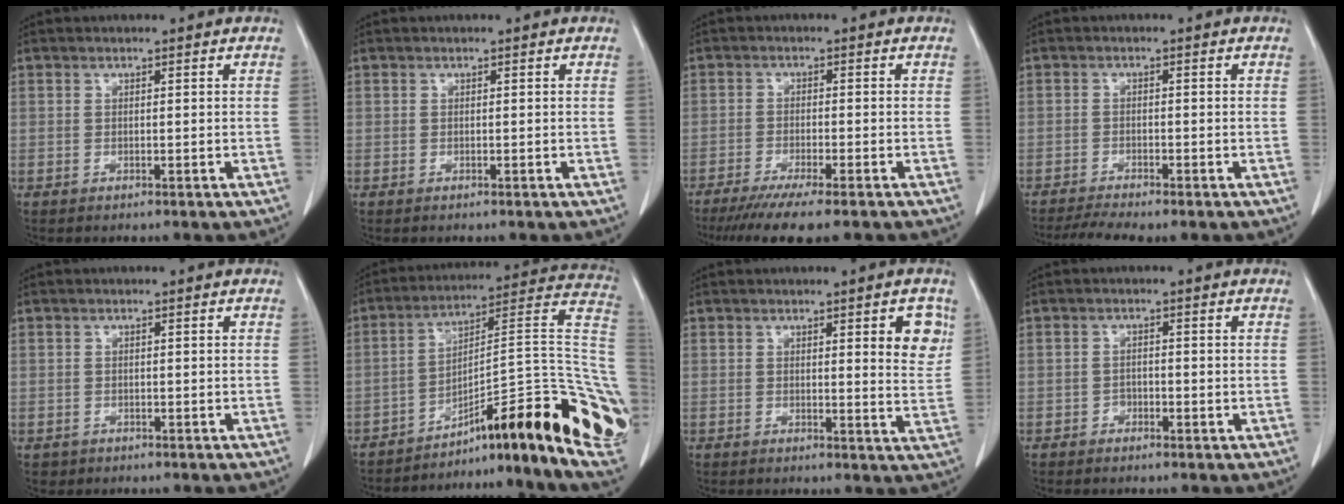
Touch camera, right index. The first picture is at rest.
{"total": 0.0}
{"total": 10.0, "force": [-8.1, 0.4, 6.0], "torque": [-0.076, -0.021, -0.125]}
{"total": 5.1, "force": [-4.5, 0.2, 2.5], "torque": [-0.039, -0.005, -0.072]}
{"total": 1.2, "force": [-0.4, 1.1, 0.1], "torque": [-0.003, 0.003, -0.002]}
{"total": 27.9, "force": [-13.0, 4.0, 24.4], "torque": [-0.224, 0.031, -0.184]}
{"total": 5.5, "force": [2.4, 1.1, 4.8], "torque": [-0.044, -0.011, 0.023]}
{"total": 1.2, "force": [-0.7, 0.9, 0.3], "torque": [0.000, 0.005, -0.012]}